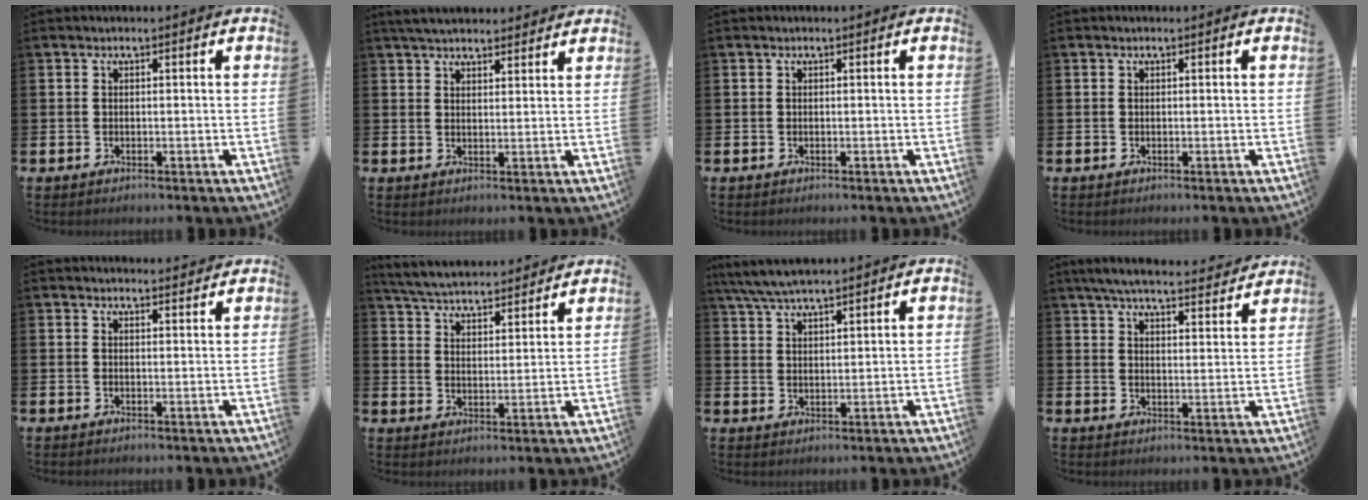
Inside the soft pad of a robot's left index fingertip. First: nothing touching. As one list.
[{"total": 4.2, "force": [4.0, 1.1, 1.1], "torque": [-0.029, -0.010, 0.074]}, {"total": 0.0}, {"total": 0.0}, {"total": 1.8, "force": [1.8, 0.2, -0.1], "torque": [0.007, -0.010, 0.031]}, {"total": 5.6, "force": [5.5, 0.7, 0.7], "torque": [-0.041, -0.037, 0.097]}, {"total": 5.7, "force": [5.3, 0.7, 2.0], "torque": [-0.060, -0.012, 0.099]}, {"total": 6.1, "force": [5.8, 0.6, 1.8], "torque": [-0.052, -0.035, 0.103]}]